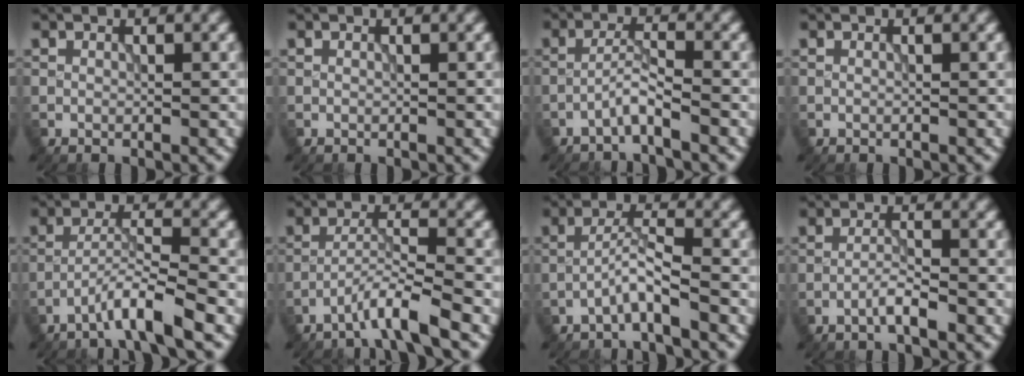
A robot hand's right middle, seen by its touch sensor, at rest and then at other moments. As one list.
[{"total": 0.0}, {"total": 2.1, "force": [-1.6, -0.1, 1.4], "torque": [-0.029, 0.014, -0.038]}, {"total": 0.0}, {"total": 4.3, "force": [-3.0, 0.0, 3.1], "torque": [-0.055, 0.016, -0.064]}, {"total": 4.0, "force": [-3.0, -0.1, 2.7], "torque": [-0.046, 0.013, -0.066]}, {"total": 2.7, "force": [-1.8, 0.0, 1.9], "torque": [-0.041, 0.017, -0.041]}, {"total": 2.0, "force": [-1.2, 0.1, 1.5], "torque": [-0.028, 0.009, -0.027]}]